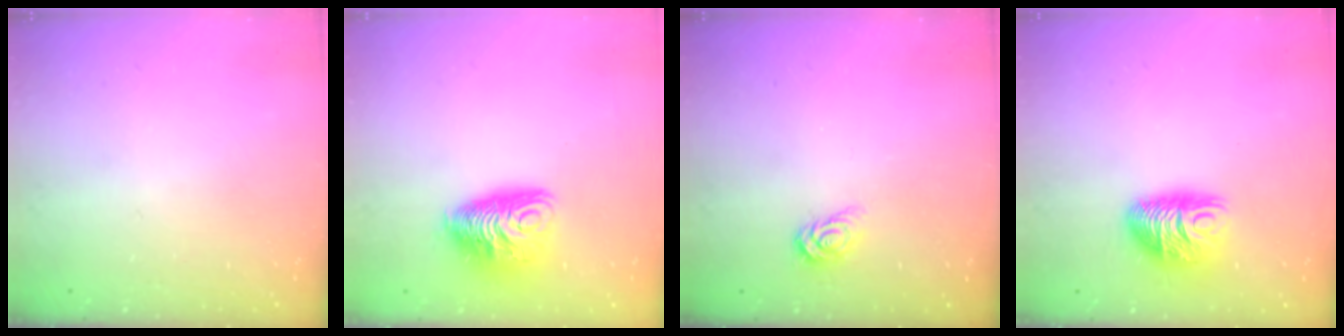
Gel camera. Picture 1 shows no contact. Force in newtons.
{"total": 10.6, "press": 10.6, "slide": 0.8}
{"total": 3.1, "press": 3.1, "slide": 0.0}
{"total": 9.1, "press": 9.1, "slide": 0.9}